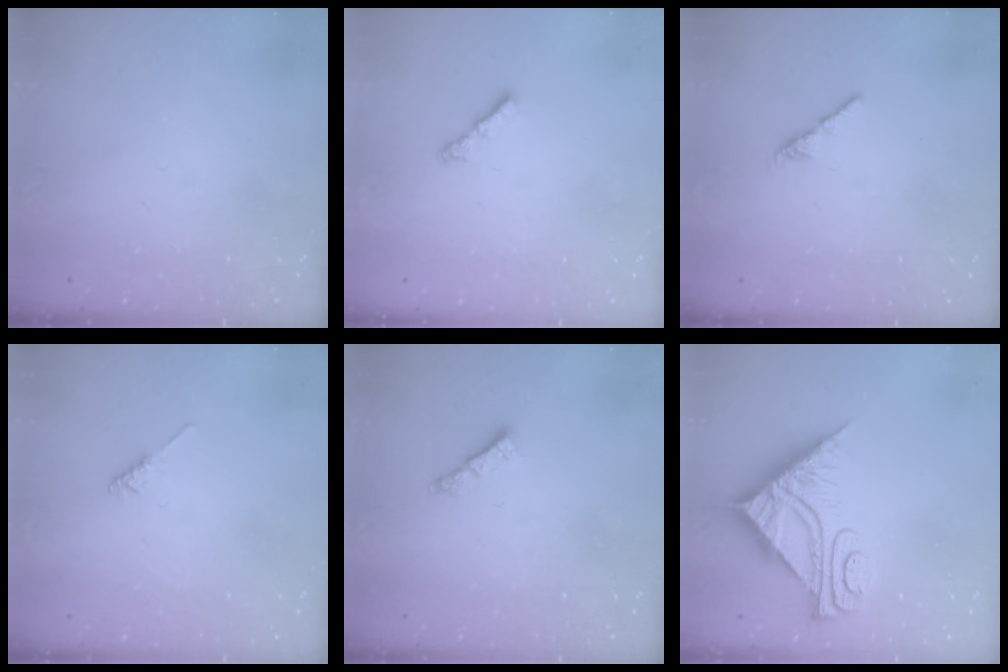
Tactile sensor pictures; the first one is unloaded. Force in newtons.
{"total": 3.0, "press": 2.9, "slide": 0.6}
{"total": 2.4, "press": 2.3, "slide": 0.8}
{"total": 2.2, "press": 2.2, "slide": 0.5}
{"total": 1.2, "press": 1.2, "slide": 0.3}
{"total": 11.3, "press": 11.2, "slide": 1.2}